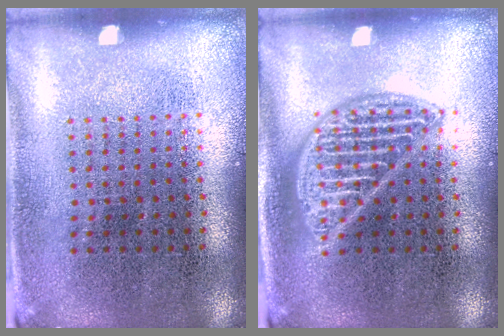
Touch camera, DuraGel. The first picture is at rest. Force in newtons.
{"total": 1.9, "press": 1.9, "slide": 0.3}